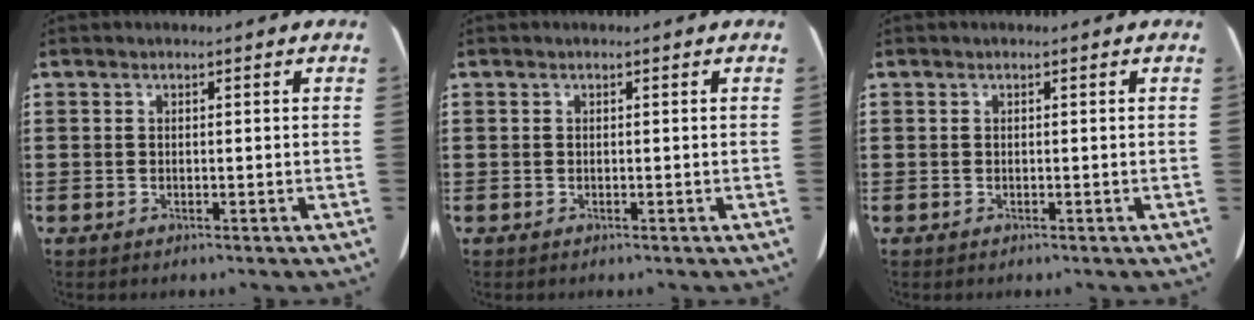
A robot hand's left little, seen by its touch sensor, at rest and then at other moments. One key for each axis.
{"total": 0.0}
{"total": 0.0}